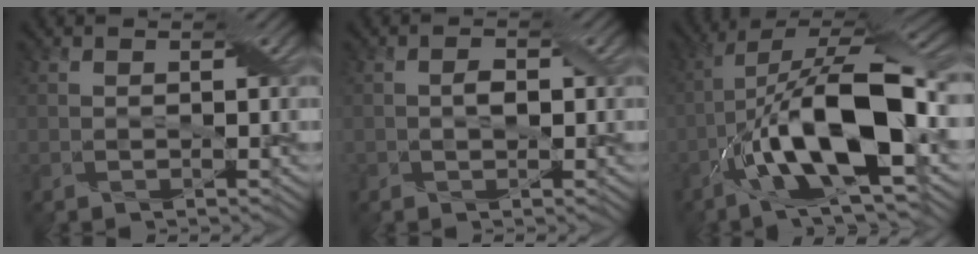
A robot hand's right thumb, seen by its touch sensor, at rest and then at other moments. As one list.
[{"total": 1.5, "force": [-0.1, 1.0, 1.2], "torque": [-0.022, 0.000, -0.004]}, {"total": 15.6, "force": [-4.6, 5.4, 13.9], "torque": [-0.254, 0.007, -0.088]}]